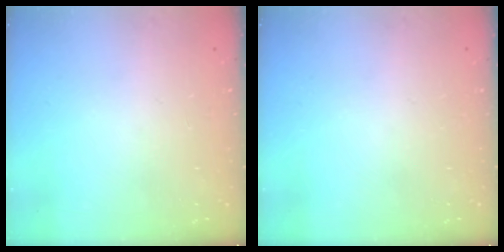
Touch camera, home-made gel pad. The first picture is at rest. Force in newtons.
{"total": 0.0}